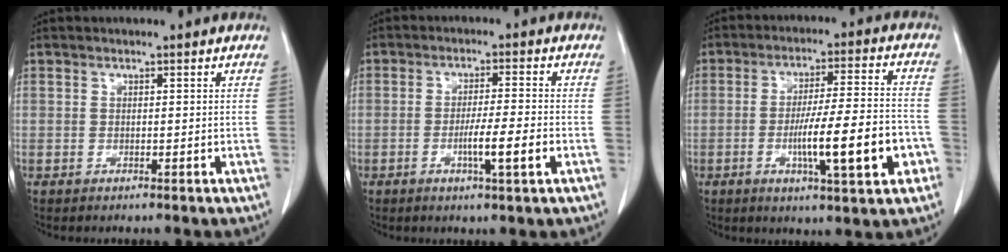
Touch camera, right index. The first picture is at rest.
{"total": 6.0, "force": [-2.0, -0.2, 5.7], "torque": [-0.093, -0.008, -0.032]}
{"total": 13.2, "force": [-4.0, 1.4, 12.5], "torque": [-0.201, 0.003, -0.060]}